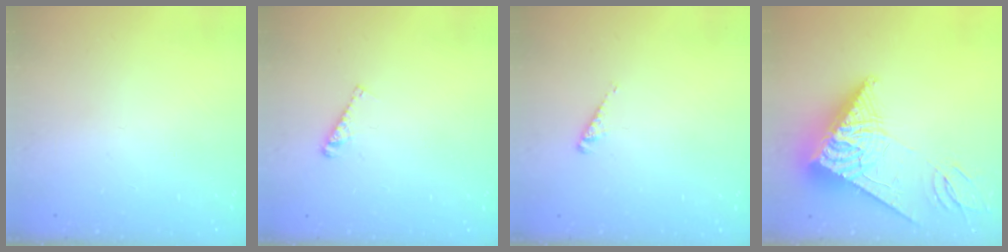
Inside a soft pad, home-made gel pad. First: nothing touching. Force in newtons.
{"total": 4.5, "press": 4.5, "slide": 0.2}
{"total": 2.8, "press": 2.7, "slide": 0.3}
{"total": 13.8, "press": 13.8, "slide": 1.3}